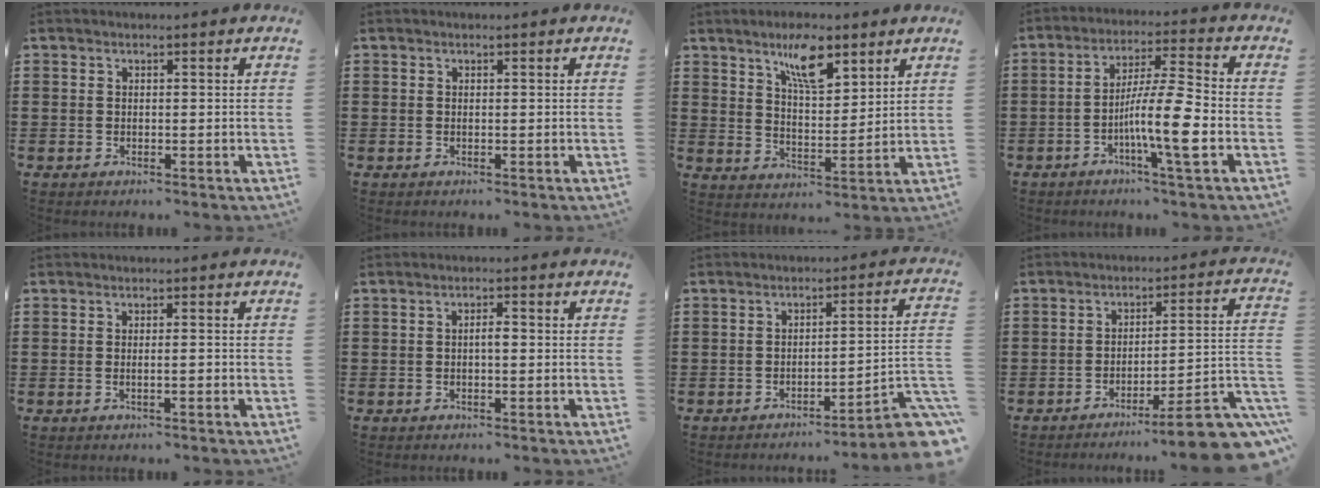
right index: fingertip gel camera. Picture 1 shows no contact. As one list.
[{"total": 0.0}, {"total": 8.0, "force": [5.3, 2.5, 5.5], "torque": [-0.096, -0.011, 0.088]}, {"total": 10.3, "force": [-2.9, 0.8, 9.8], "torque": [-0.182, -0.007, -0.056]}, {"total": 1.2, "force": [-0.4, 0.0, 1.2], "torque": [-0.020, -0.003, -0.007]}, {"total": 1.7, "force": [-0.2, 0.5, 1.6], "torque": [-0.031, 0.002, -0.005]}, {"total": 5.3, "force": [-3.8, 0.4, 3.8], "torque": [-0.055, -0.021, -0.075]}, {"total": 8.7, "force": [-6.4, 0.5, 5.9], "torque": [-0.089, -0.002, -0.120]}]